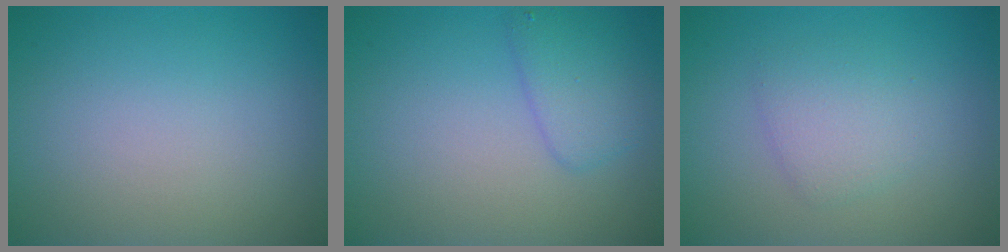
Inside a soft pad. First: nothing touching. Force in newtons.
{"total": 2.6, "press": 2.5, "slide": 0.2}
{"total": 2.4, "press": 2.4, "slide": 0.3}